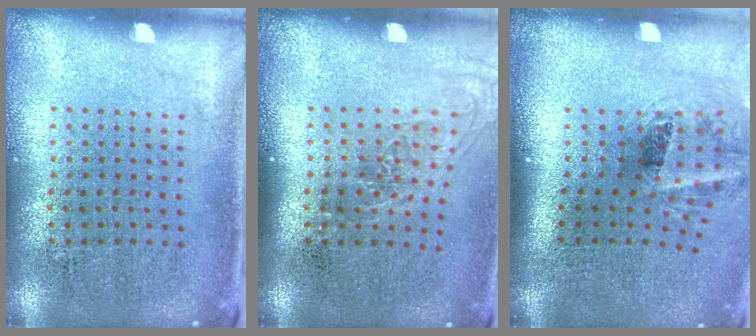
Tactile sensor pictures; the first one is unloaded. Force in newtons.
{"total": 1.3, "press": 1.1, "slide": 0.8}
{"total": 1.6, "press": 1.2, "slide": 1.1}